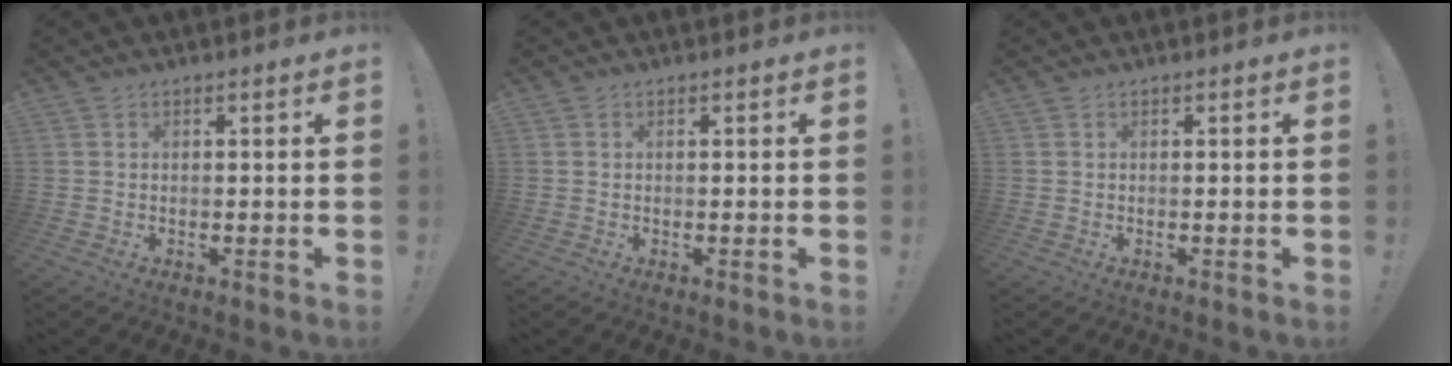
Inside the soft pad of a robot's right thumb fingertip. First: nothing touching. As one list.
[{"total": 0.0}, {"total": 0.0}]